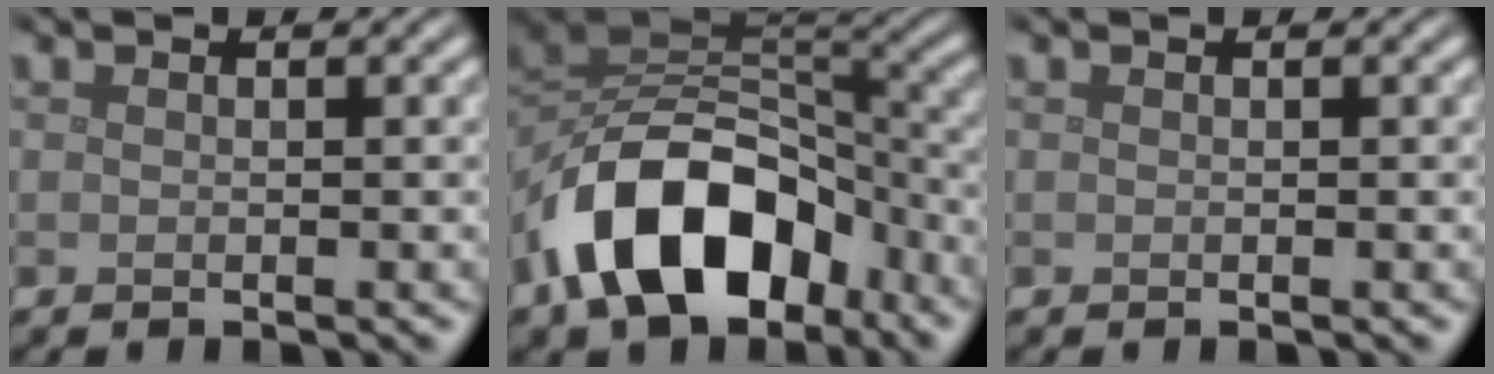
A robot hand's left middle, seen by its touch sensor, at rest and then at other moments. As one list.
[{"total": 12.0, "force": [-6.2, 7.2, 7.4], "torque": [-0.126, 0.006, -0.118]}, {"total": 0.0}]